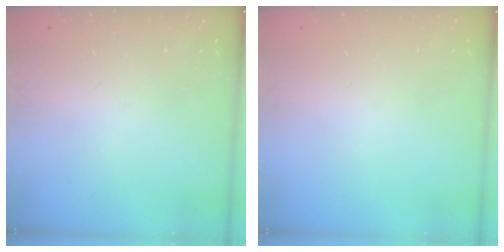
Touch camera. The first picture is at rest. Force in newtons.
{"total": 0.0}